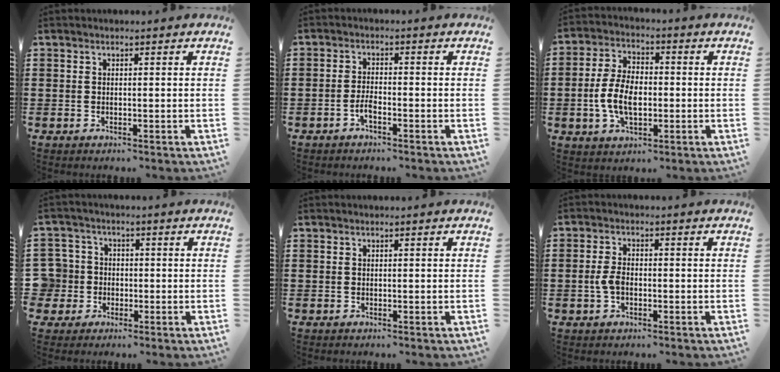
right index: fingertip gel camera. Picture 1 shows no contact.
{"total": 2.4, "force": [-1.4, 0.4, 1.9], "torque": [-0.051, -0.007, -0.030]}
{"total": 7.8, "force": [-1.2, 4.5, 6.2], "torque": [-0.143, 0.004, -0.029]}
{"total": 5.0, "force": [-1.1, 4.8, 0.6], "torque": [-0.055, 0.002, -0.028]}
{"total": 0.0}
{"total": 3.1, "force": [-0.8, 1.7, 2.6], "torque": [-0.071, -0.008, -0.019]}